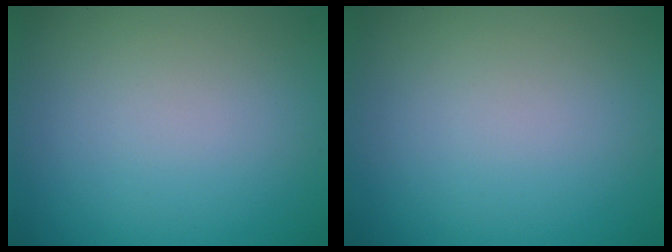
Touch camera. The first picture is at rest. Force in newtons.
{"total": 0.0}